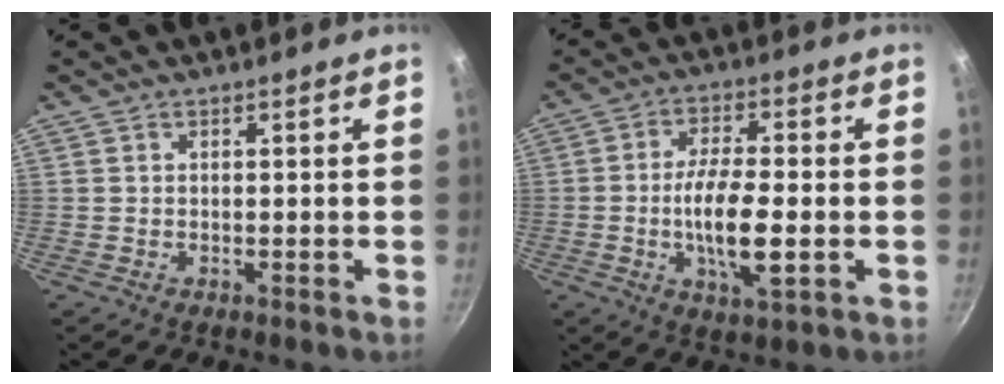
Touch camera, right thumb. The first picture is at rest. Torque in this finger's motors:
{"motor_torque": [2.83, 2.18, 1.74, -1.04, 0.70]}